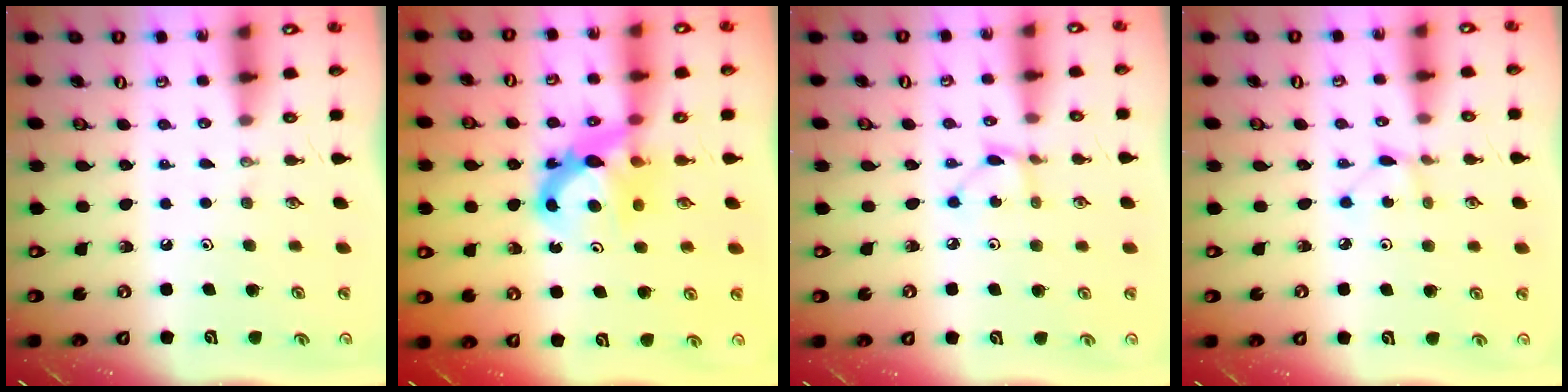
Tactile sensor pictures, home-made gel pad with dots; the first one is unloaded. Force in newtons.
{"total": 7.6, "press": 7.6, "slide": 0.7}
{"total": 2.4, "press": 2.4, "slide": 0.3}
{"total": 1.5, "press": 1.5, "slide": 0.2}